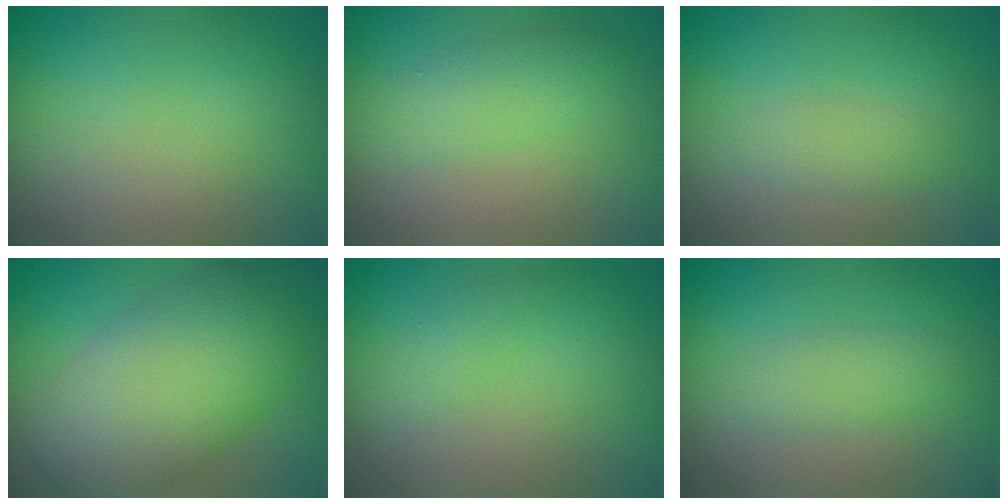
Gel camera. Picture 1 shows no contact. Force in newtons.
{"total": 2.2, "press": 2.2, "slide": 0.1}
{"total": 1.4, "press": 1.4, "slide": 0.1}
{"total": 10.9, "press": 10.9, "slide": 0.1}
{"total": 1.3, "press": 1.3, "slide": 0.0}
{"total": 1.8, "press": 1.8, "slide": 0.1}